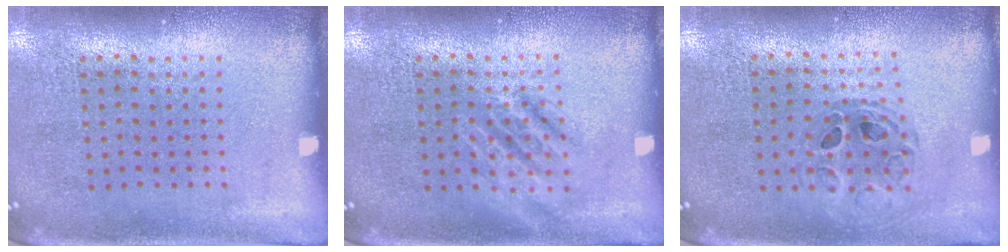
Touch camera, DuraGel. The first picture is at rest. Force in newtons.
{"total": 2.1, "press": 2.1, "slide": 0.2}
{"total": 0.8, "press": 0.8, "slide": 0.1}